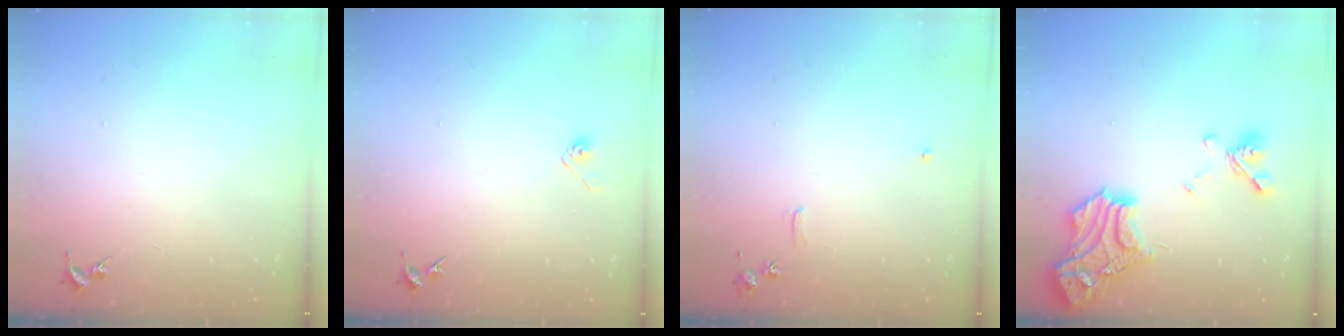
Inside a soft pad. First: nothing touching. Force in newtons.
{"total": 2.9, "press": 2.8, "slide": 0.8}
{"total": 5.9, "press": 5.9, "slide": 0.7}
{"total": 22.9, "press": 22.8, "slide": 2.3}